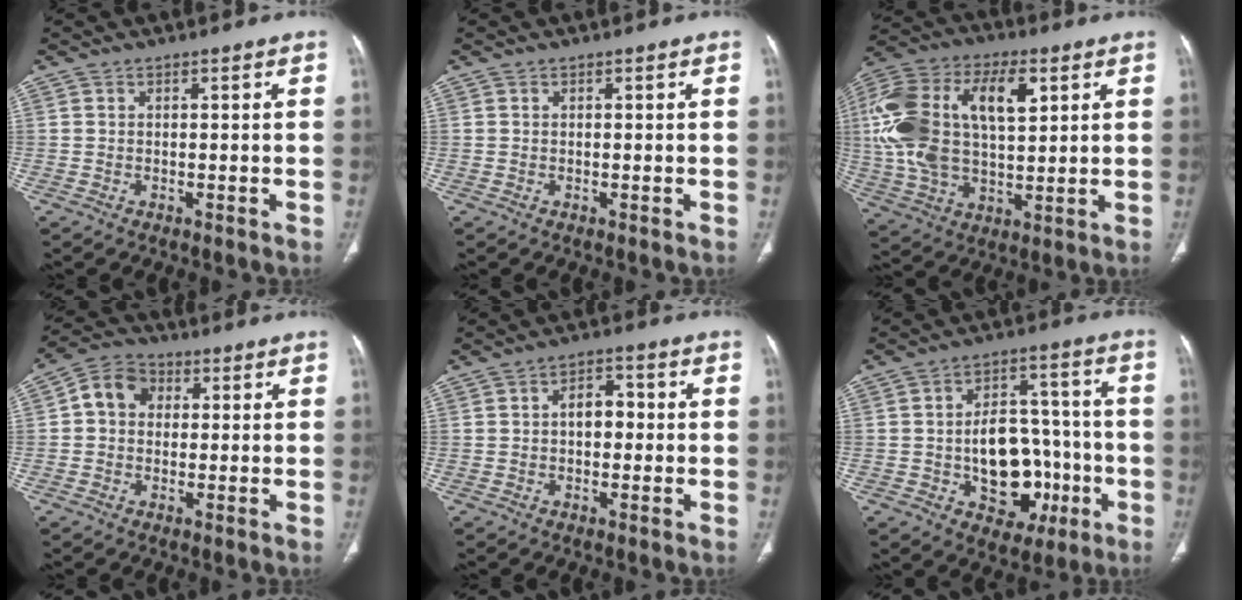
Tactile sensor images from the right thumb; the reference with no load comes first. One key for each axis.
{"total": 0.0}
{"total": 23.9, "fx": 5.6, "fy": 13.0, "fz": 19.2, "tx": -0.391, "ty": 0.010, "tz": 0.097}
{"total": 7.2, "fx": 1.0, "fy": 5.9, "fz": 4.0, "tx": -0.054, "ty": 0.019, "tz": 0.005}
{"total": 4.9, "fx": 0.0, "fy": 3.3, "fz": 3.6, "tx": -0.041, "ty": 0.018, "tz": -0.008}
{"total": 15.3, "fx": -3.7, "fy": 10.6, "fz": 10.4, "tx": -0.109, "ty": 0.044, "tz": -0.043}